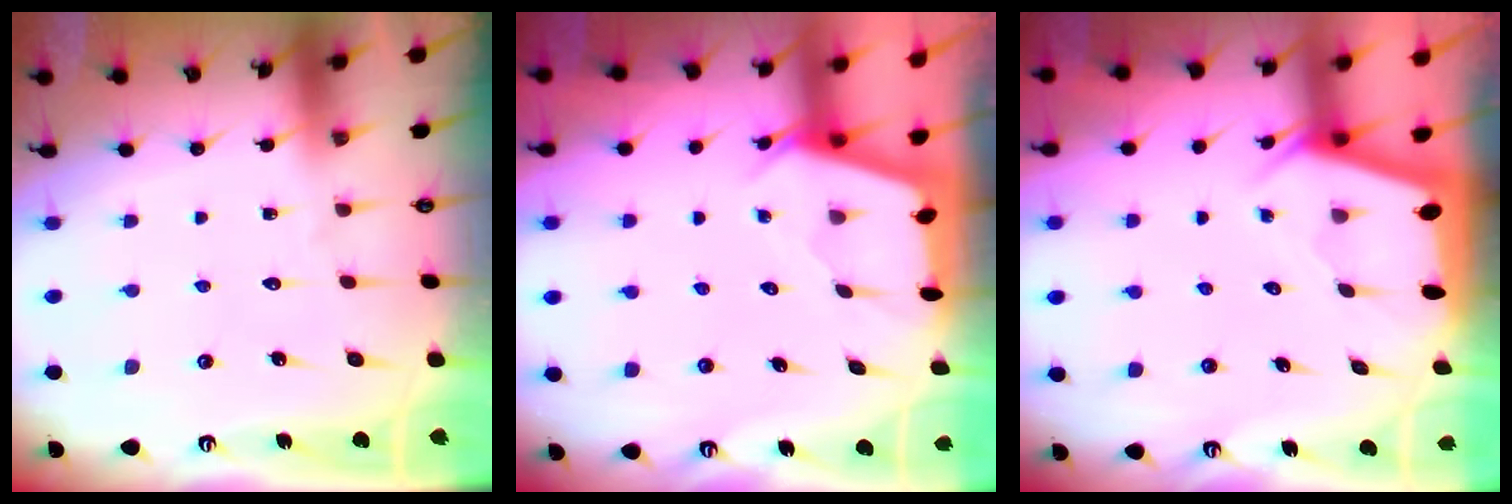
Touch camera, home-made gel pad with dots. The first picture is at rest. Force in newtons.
{"total": 2.4, "press": 2.4, "slide": 0.3}
{"total": 2.2, "press": 2.2, "slide": 0.3}